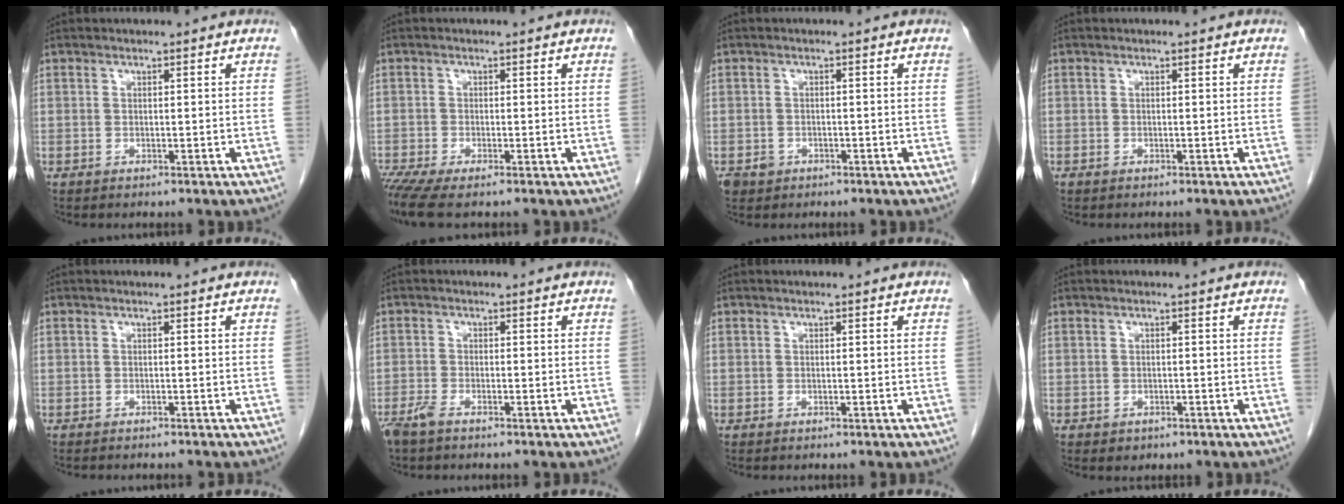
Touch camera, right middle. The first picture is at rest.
{"total": 4.7, "force": [-3.5, 0.6, 3.1], "torque": [-0.059, -0.011, -0.066]}
{"total": 2.0, "force": [-1.1, 1.6, 0.4], "torque": [-0.009, 0.004, -0.015]}
{"total": 0.0}
{"total": 3.4, "force": [-3.2, 0.5, 1.3], "torque": [-0.017, -0.003, -0.039]}
{"total": 2.7, "force": [-2.1, 0.5, 1.6], "torque": [-0.038, -0.004, -0.042]}
{"total": 0.0}
{"total": 1.4, "force": [-0.8, 1.1, 0.5], "torque": [-0.009, 0.002, -0.004]}